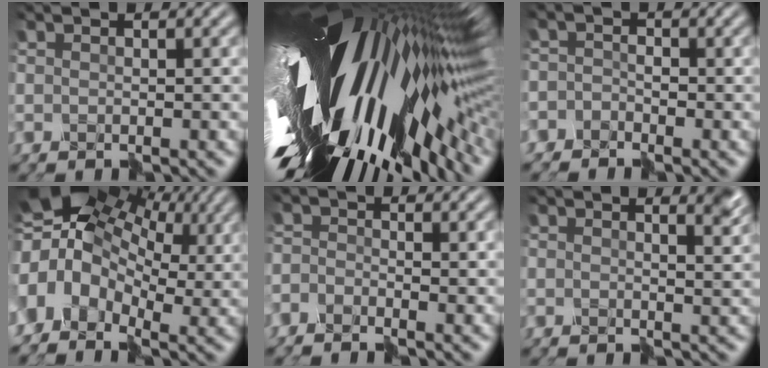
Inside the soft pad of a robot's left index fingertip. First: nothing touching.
{"total": 18.9, "force": [-0.4, 8.4, 17.0], "torque": [-0.312, -0.040, -0.011]}
{"total": 2.1, "force": [-1.7, 0.8, -0.9], "torque": [0.017, 0.007, -0.038]}
{"total": 13.0, "force": [2.1, 10.1, 7.9], "torque": [-0.182, 0.016, 0.045]}
{"total": 1.8, "force": [-1.7, 0.7, 0.0], "torque": [-0.012, -0.001, -0.035]}
{"total": 3.2, "force": [2.0, 1.2, 2.3], "torque": [-0.004, 0.013, 0.016]}